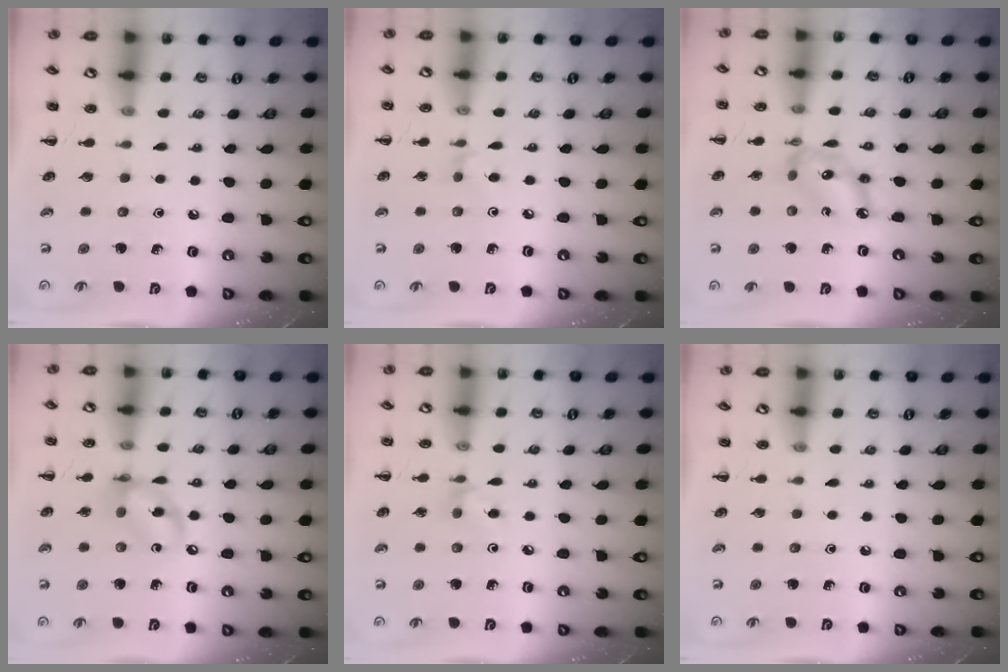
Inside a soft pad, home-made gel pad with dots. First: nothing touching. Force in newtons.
{"total": 3.5, "press": 3.3, "slide": 1.2}
{"total": 9.9, "press": 9.6, "slide": 2.3}
{"total": 9.6, "press": 9.4, "slide": 1.8}
{"total": 4.7, "press": 4.4, "slide": 1.5}
{"total": 0.0}